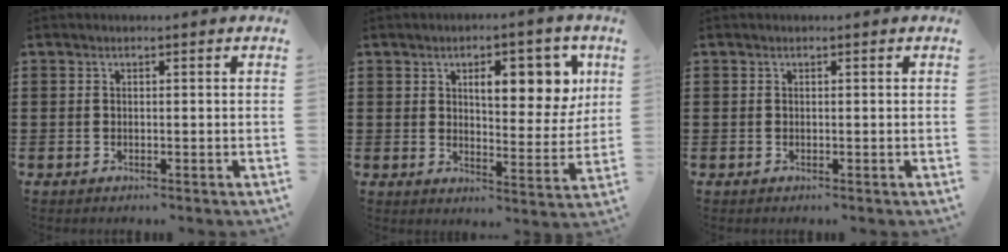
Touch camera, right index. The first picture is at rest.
{"total": 8.8, "force": [3.4, 3.9, 7.1], "torque": [-0.102, -0.005, 0.049]}
{"total": 0.0}